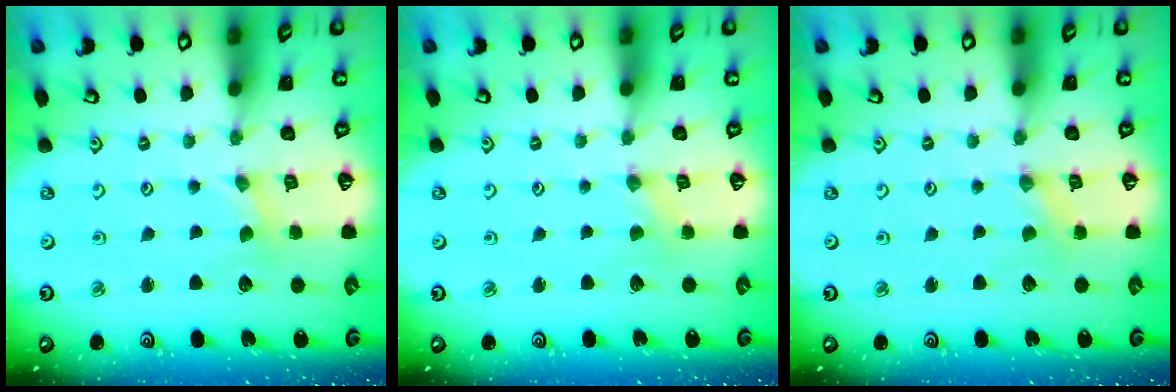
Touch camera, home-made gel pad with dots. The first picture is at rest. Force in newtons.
{"total": 0.0}
{"total": 0.7, "press": 0.7, "slide": 0.2}